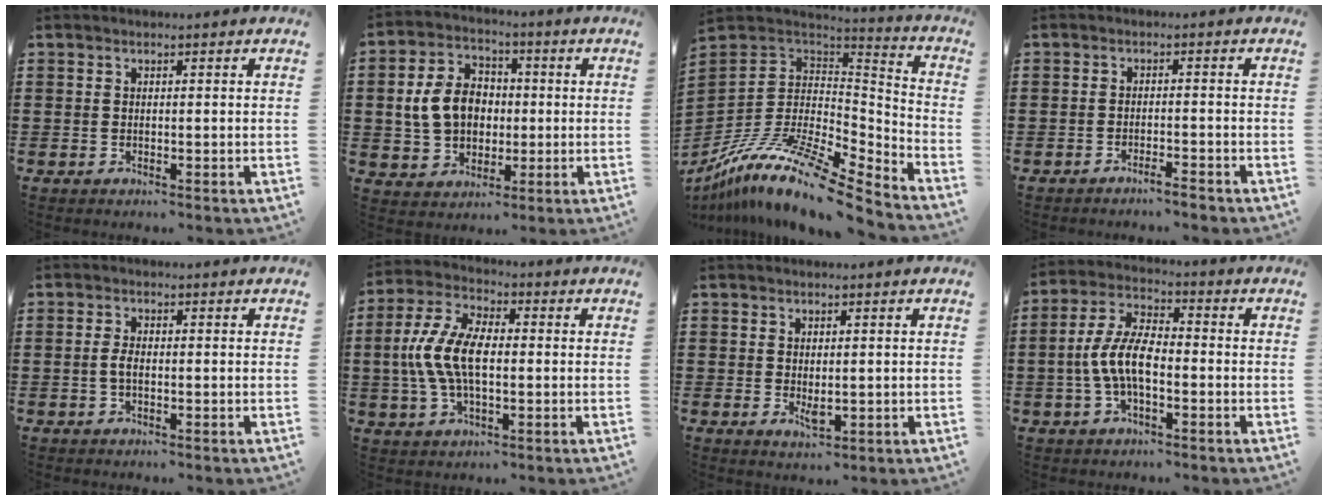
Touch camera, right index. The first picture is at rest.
{"total": 8.9, "force": [0.1, 7.0, 5.4], "torque": [-0.132, 0.015, -0.002]}
{"total": 14.1, "force": [-9.9, 3.6, 9.5], "torque": [-0.193, 0.015, -0.183]}
{"total": 2.1, "force": [-1.9, -0.1, 0.8], "torque": [-0.015, 0.000, -0.038]}
{"total": 2.0, "force": [-0.4, 0.8, 1.8], "torque": [-0.048, -0.005, -0.012]}
{"total": 9.5, "force": [-0.8, 4.8, 8.2], "torque": [-0.195, -0.002, -0.023]}
{"total": 1.9, "force": [0.1, 0.9, 1.6], "torque": [-0.030, -0.001, 0.004]}
{"total": 8.0, "force": [-1.9, 3.5, 7.0], "torque": [-0.160, -0.004, -0.041]}